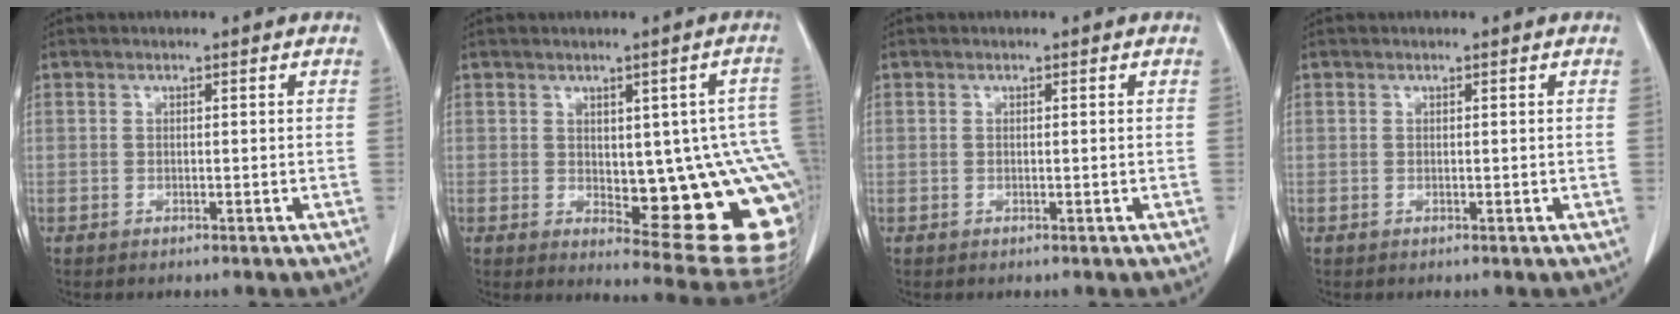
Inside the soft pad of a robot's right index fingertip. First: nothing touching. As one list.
[{"total": 17.1, "force": [-2.3, 6.0, 15.8], "torque": [-0.117, 0.014, -0.006]}, {"total": 0.0}, {"total": 0.0}]